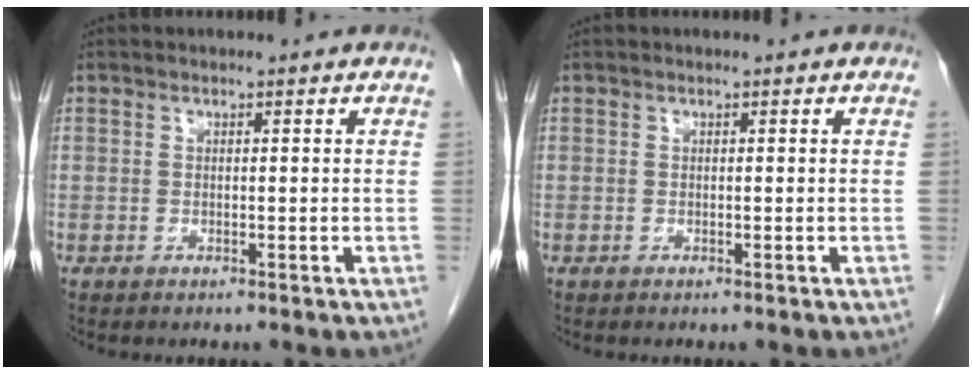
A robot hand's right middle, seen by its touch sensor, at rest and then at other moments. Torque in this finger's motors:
{"motor_torque": [-0.14, -0.17, 0.00, 0.00]}